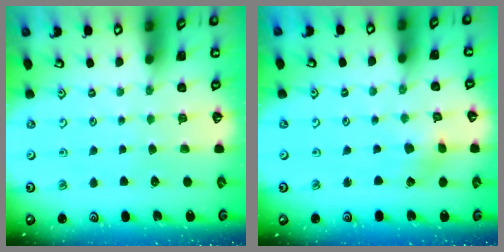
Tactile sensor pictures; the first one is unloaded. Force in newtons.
{"total": 2.1, "press": 2.1, "slide": 0.3}